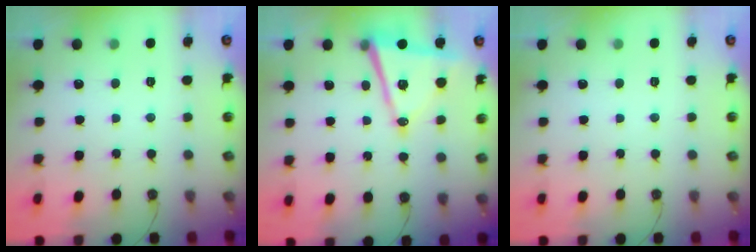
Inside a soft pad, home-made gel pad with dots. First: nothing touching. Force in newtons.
{"total": 13.2, "press": 12.6, "slide": 4.0}
{"total": 0.0}